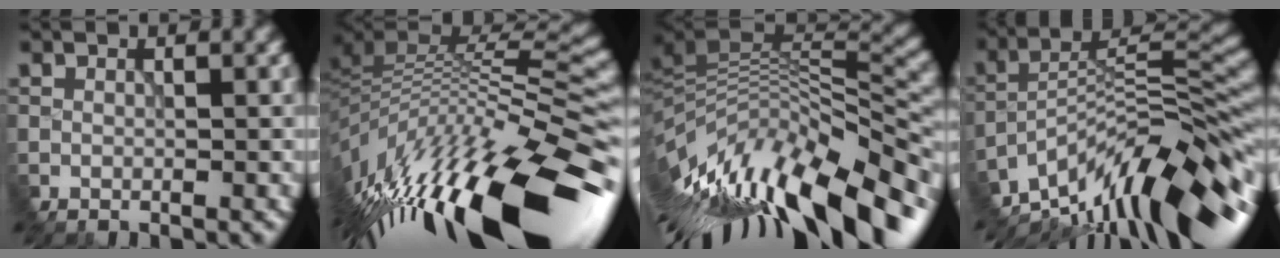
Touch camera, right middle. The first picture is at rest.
{"total": 14.7, "force": [-5.5, 4.5, 12.9], "torque": [-0.247, 0.005, -0.096]}
{"total": 13.8, "force": [-5.9, 4.8, 11.5], "torque": [-0.210, 0.006, -0.098]}
{"total": 12.9, "force": [-8.3, 3.1, 9.3], "torque": [-0.184, 0.021, -0.146]}